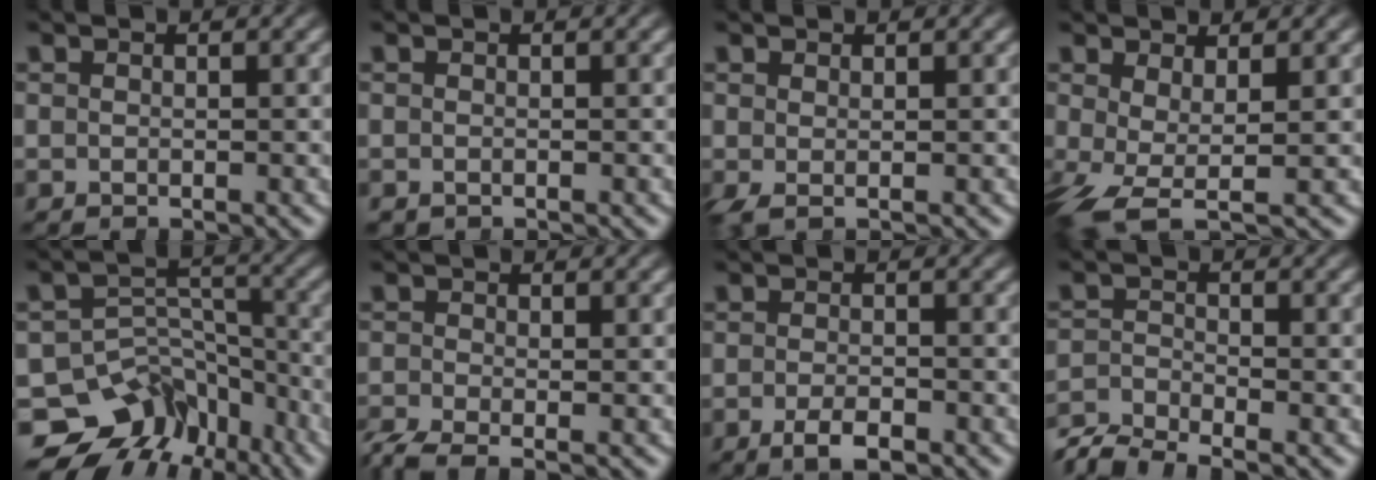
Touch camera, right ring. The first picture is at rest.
{"total": 0.5, "force": [-0.4, 0.3, 0.1], "torque": [-0.006, -0.005, -0.005]}
{"total": 0.7, "force": [0.1, -0.2, 0.7], "torque": [-0.015, -0.009, 0.007]}
{"total": 5.5, "force": [-3.3, 2.5, 3.6], "torque": [-0.090, -0.045, -0.033]}
{"total": 13.3, "force": [-5.5, 10.4, 6.1], "torque": [-0.108, -0.054, -0.081]}
{"total": 3.3, "force": [-2.2, 1.8, 1.8], "torque": [-0.039, -0.015, -0.031]}
{"total": 2.9, "force": [-1.9, 1.2, 1.8], "torque": [-0.030, -0.006, -0.033]}
{"total": 4.7, "force": [-4.0, 1.8, 1.5], "torque": [-0.027, -0.020, -0.064]}